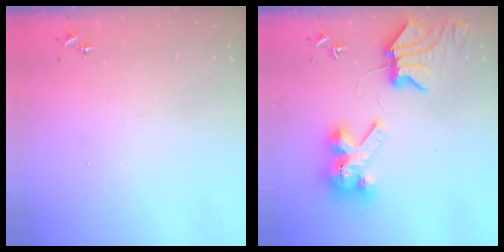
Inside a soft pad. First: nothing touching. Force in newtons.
{"total": 10.2, "press": 10.1, "slide": 1.5}